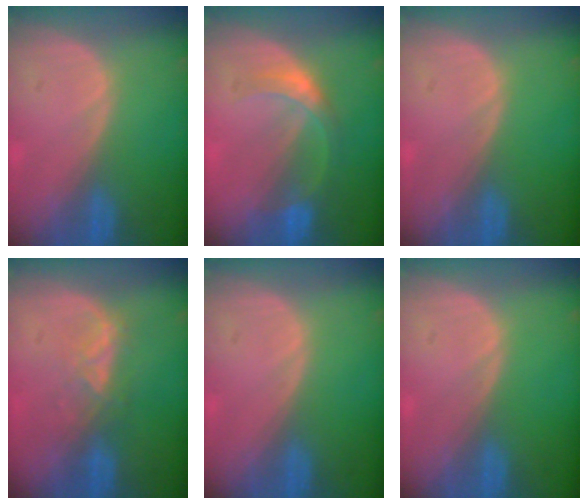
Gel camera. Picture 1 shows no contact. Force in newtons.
{"total": 5.3, "press": 4.9, "slide": 2.1}
{"total": 0.0}
{"total": 3.4, "press": 3.3, "slide": 0.6}
{"total": 0.0}
{"total": 0.0}